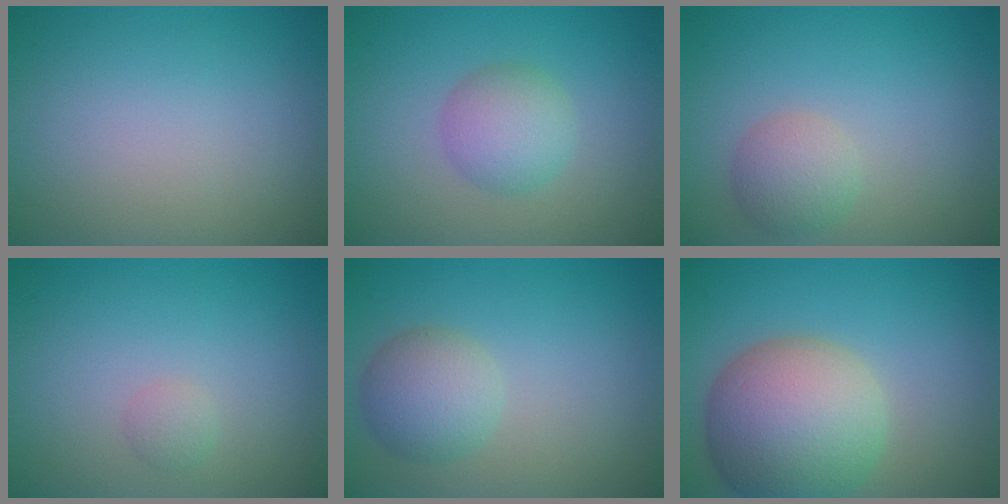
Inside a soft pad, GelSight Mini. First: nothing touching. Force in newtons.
{"total": 3.4, "press": 3.4, "slide": 0.1}
{"total": 2.7, "press": 2.7, "slide": 0.1}
{"total": 0.9, "press": 0.9, "slide": 0.1}
{"total": 3.7, "press": 3.7, "slide": 0.3}
{"total": 10.1, "press": 10.0, "slide": 0.9}